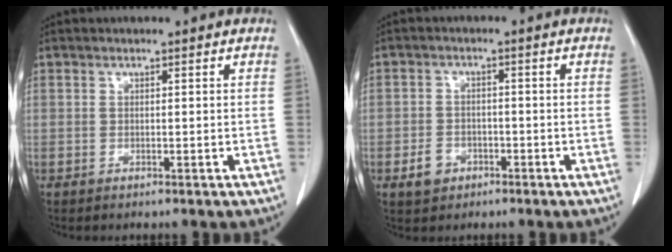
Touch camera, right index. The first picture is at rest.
{"total": 3.6, "force": [-1.9, 2.8, 1.4], "torque": [-0.024, 0.005, -0.025]}